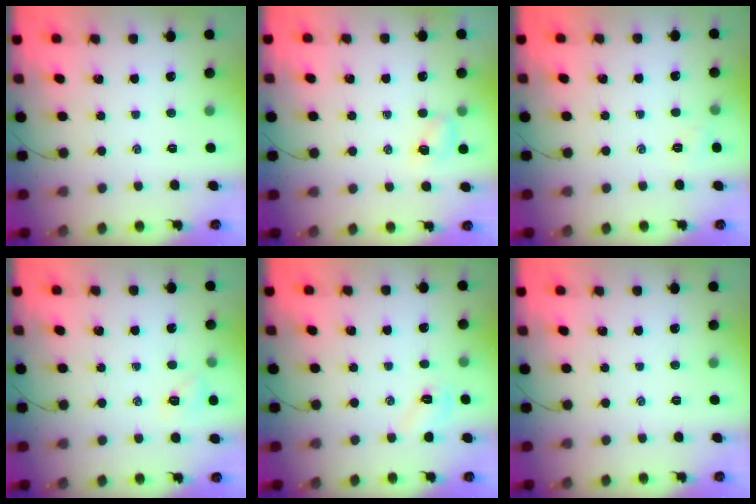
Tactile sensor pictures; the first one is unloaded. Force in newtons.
{"total": 4.9, "press": 4.7, "slide": 1.3}
{"total": 4.5, "press": 4.3, "slide": 1.3}
{"total": 5.1, "press": 4.8, "slide": 1.5}
{"total": 5.6, "press": 5.5, "slide": 1.1}
{"total": 0.0}